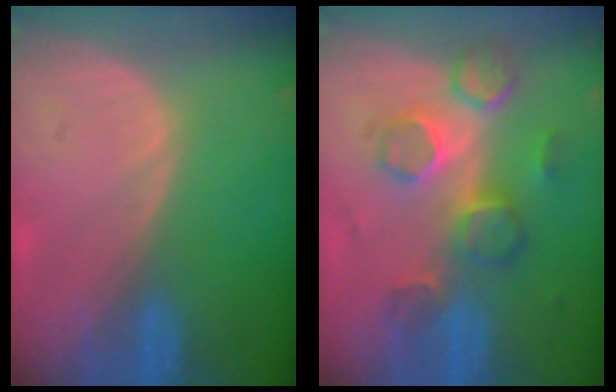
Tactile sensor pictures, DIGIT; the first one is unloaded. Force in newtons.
{"total": 8.8, "press": 7.6, "slide": 4.5}